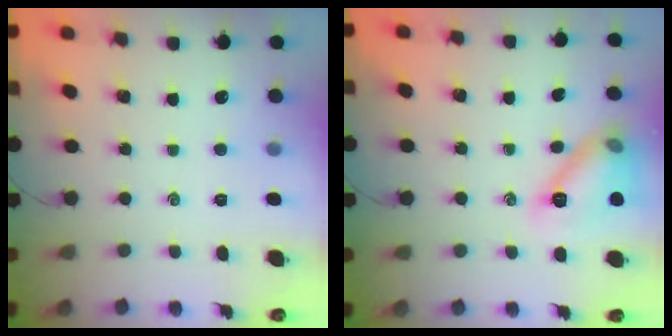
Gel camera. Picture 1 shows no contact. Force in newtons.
{"total": 13.3, "press": 13.3, "slide": 0.5}